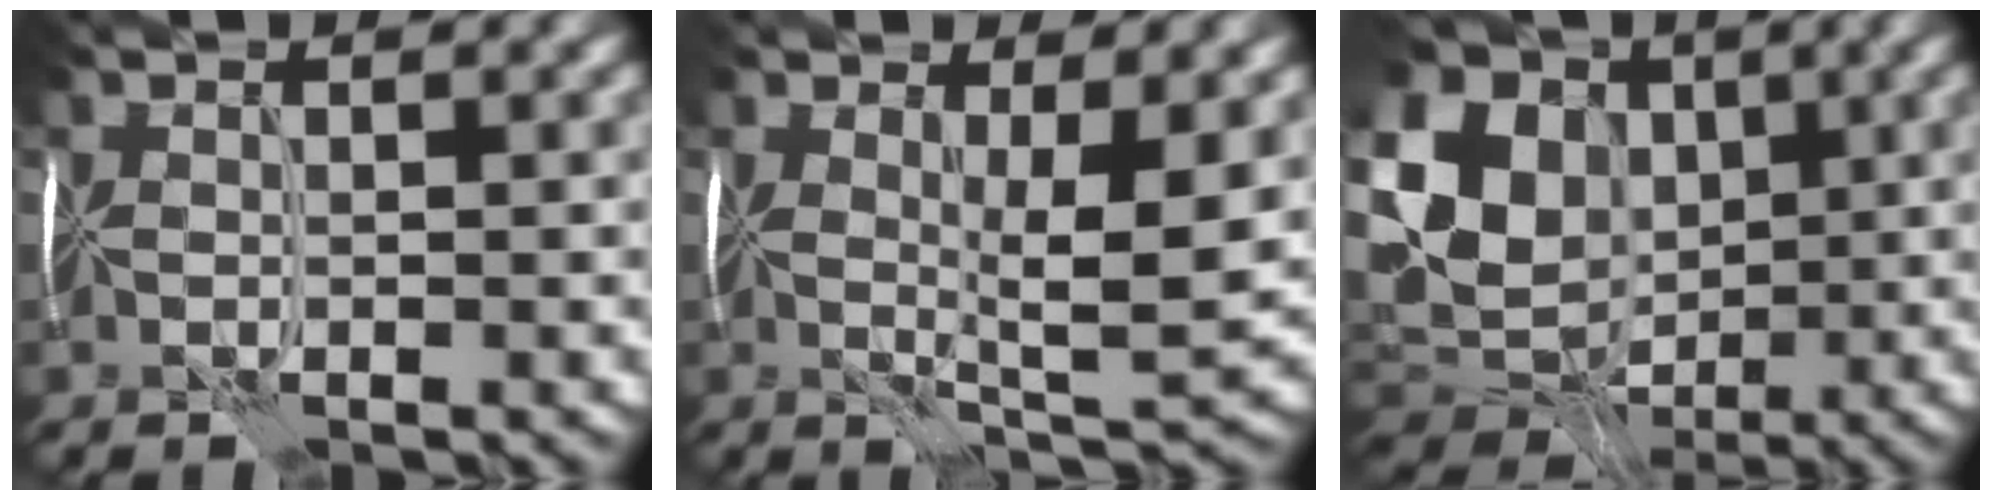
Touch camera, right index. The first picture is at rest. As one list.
[{"total": 4.4, "force": [1.0, 1.0, 4.2], "torque": [-0.066, -0.011, 0.020]}, {"total": 16.6, "force": [3.1, 13.7, 8.8], "torque": [-0.218, 0.033, 0.043]}]